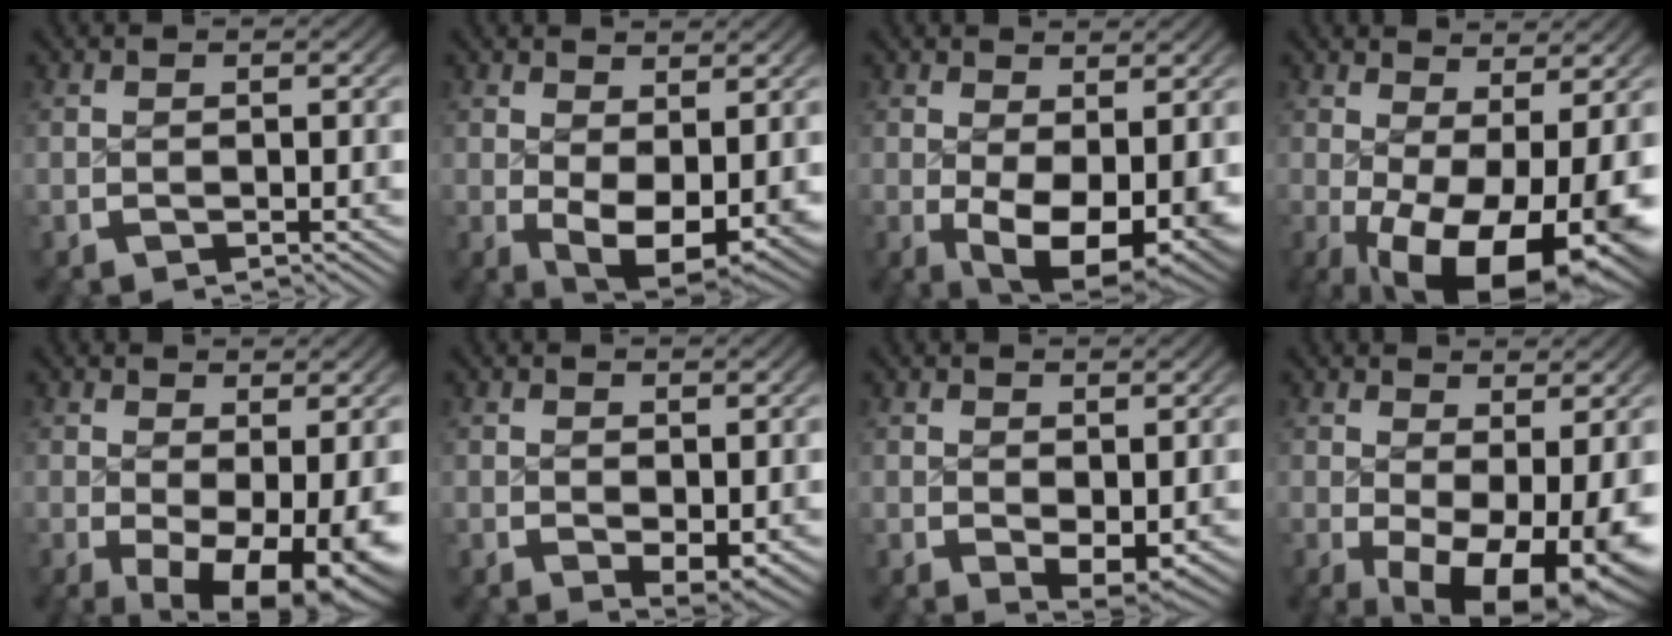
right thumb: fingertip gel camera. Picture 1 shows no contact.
{"total": 7.6, "force": [-1.1, 4.6, 5.9], "torque": [-0.105, -0.046, 0.006]}
{"total": 10.0, "force": [-2.1, 6.0, 7.7], "torque": [-0.134, -0.054, -0.005]}
{"total": 12.4, "force": [-3.1, 6.7, 10.0], "torque": [-0.164, -0.063, -0.009]}
{"total": 8.8, "force": [-2.6, 4.8, 6.9], "torque": [-0.111, -0.050, -0.013]}
{"total": 2.5, "force": [0.2, 1.5, 2.0], "torque": [-0.027, -0.014, 0.012]}
{"total": 2.9, "force": [0.3, 1.8, 2.2], "torque": [-0.035, -0.017, 0.015]}
{"total": 9.9, "force": [-2.8, 5.3, 7.8], "torque": [-0.126, -0.051, -0.015]}